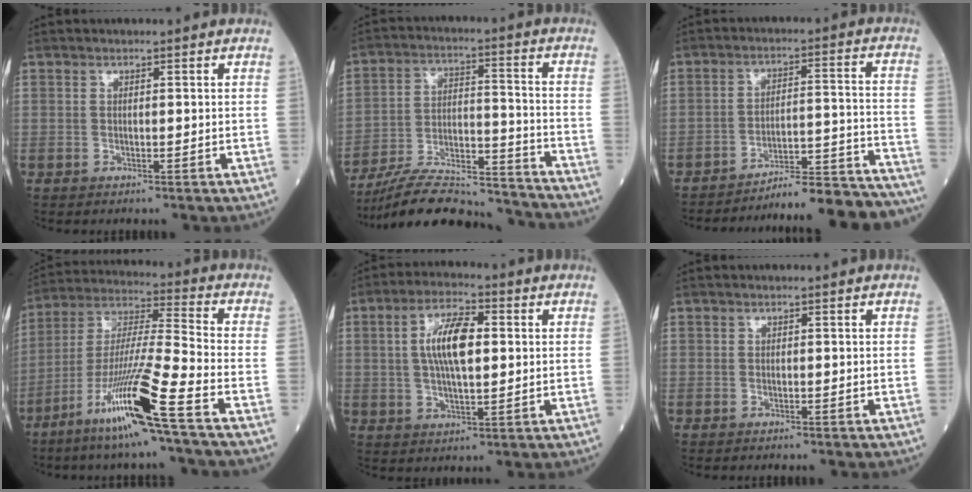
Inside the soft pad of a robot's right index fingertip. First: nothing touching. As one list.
[{"total": 19.6, "force": [-18.4, 3.0, 6.2], "torque": [-0.114, 0.013, -0.288]}, {"total": 18.8, "force": [-18.4, -0.1, 4.0], "torque": [-0.021, 0.021, -0.248]}, {"total": 16.0, "force": [-8.7, -1.5, 13.3], "torque": [-0.272, -0.034, -0.166]}, {"total": 9.0, "force": [1.5, 2.8, 8.4], "torque": [-0.162, 0.013, 0.025]}, {"total": 0.0}]